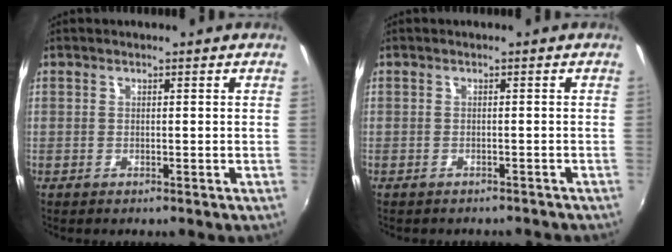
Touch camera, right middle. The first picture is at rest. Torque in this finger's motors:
{"motor_torque": [1.00, -1.14, 0.07, 0.02]}